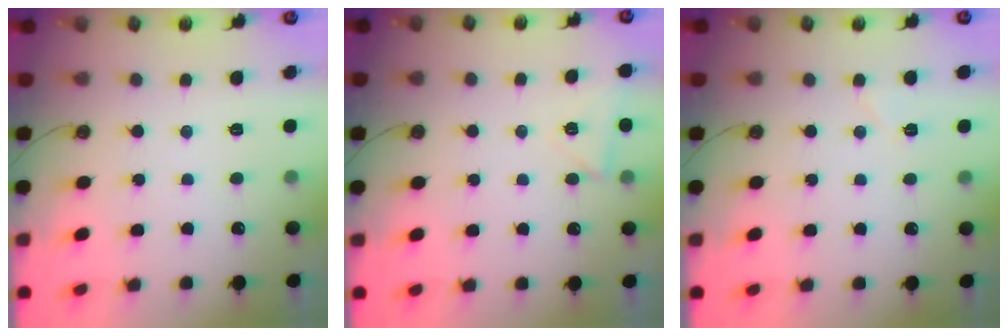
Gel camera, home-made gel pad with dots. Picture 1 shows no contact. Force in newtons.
{"total": 5.1, "press": 5.1, "slide": 0.5}
{"total": 4.5, "press": 4.1, "slide": 1.9}